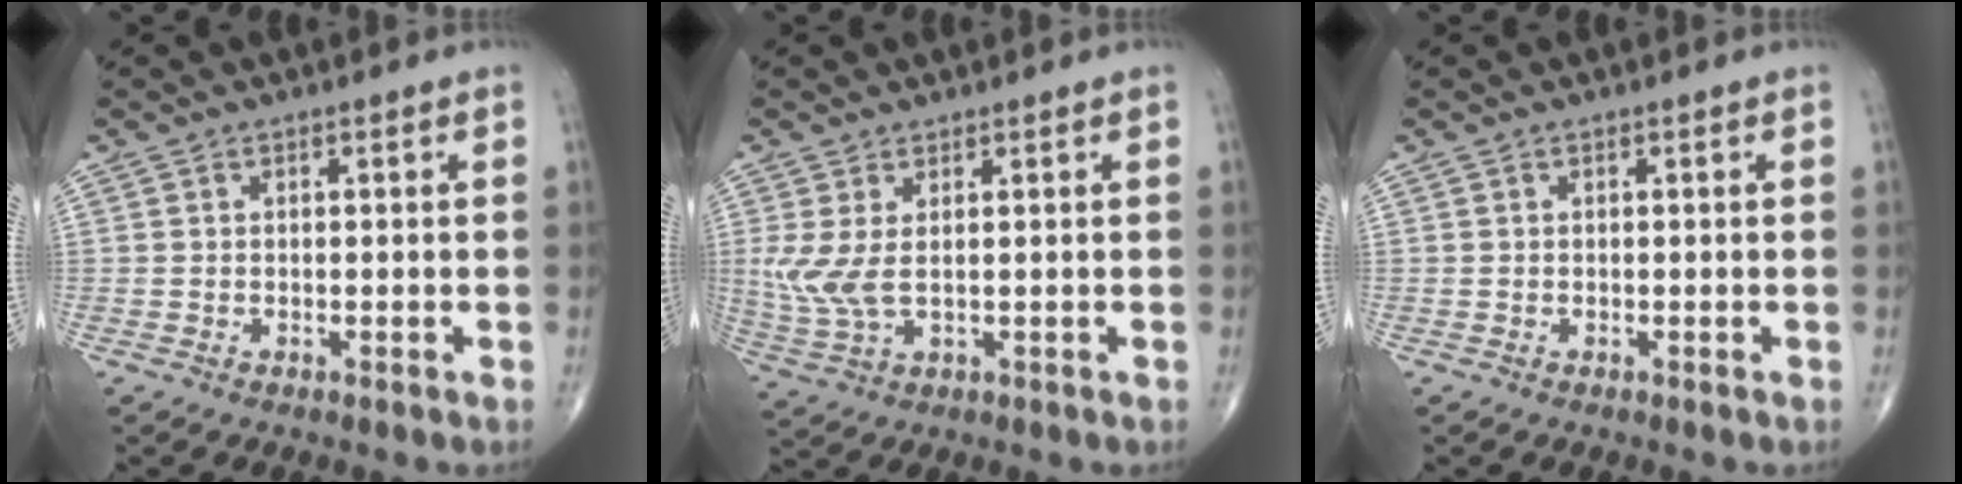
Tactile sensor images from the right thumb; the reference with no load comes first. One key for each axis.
{"total": 6.1, "fx": 0.9, "fy": 2.7, "fz": 5.4, "tx": -0.142, "ty": -0.006, "tz": 0.028}
{"total": 0.0}